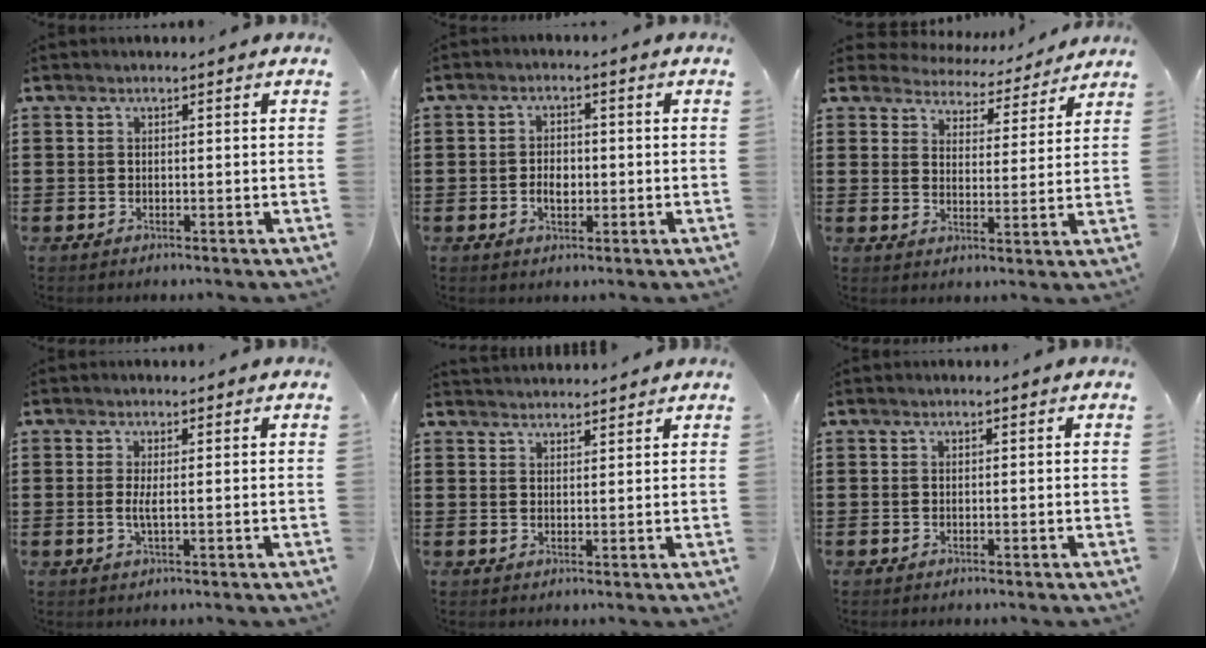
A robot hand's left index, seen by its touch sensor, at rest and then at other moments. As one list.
[{"total": 3.0, "force": [-0.6, 1.8, 2.3], "torque": [-0.038, -0.001, -0.013]}, {"total": 4.4, "force": [4.4, 0.6, -0.2], "torque": [-0.018, -0.037, 0.072]}, {"total": 2.0, "force": [-0.1, 0.2, 2.0], "torque": [-0.047, -0.007, -0.004]}, {"total": 2.2, "force": [2.1, 0.2, -0.3], "torque": [-0.001, -0.004, 0.042]}, {"total": 0.0}]